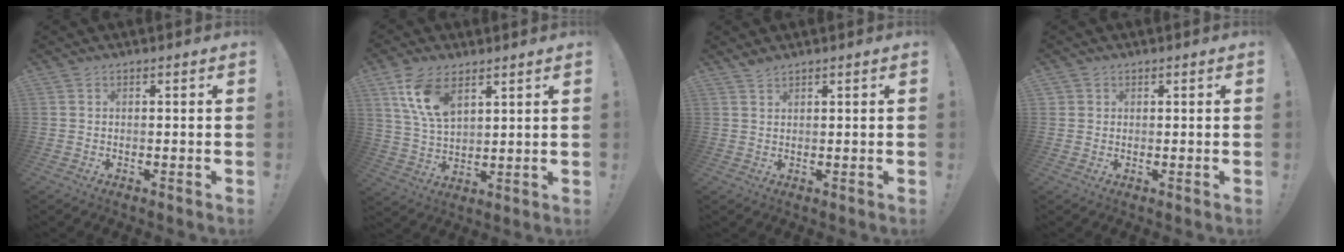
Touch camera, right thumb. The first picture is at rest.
{"total": 11.3, "force": [5.9, 6.1, 7.5], "torque": [-0.157, -0.014, 0.110]}
{"total": 1.5, "force": [1.4, 0.3, 0.6], "torque": [-0.006, -0.008, 0.025]}
{"total": 1.4, "force": [0.5, 1.3, 0.1], "torque": [-0.003, 0.000, 0.010]}